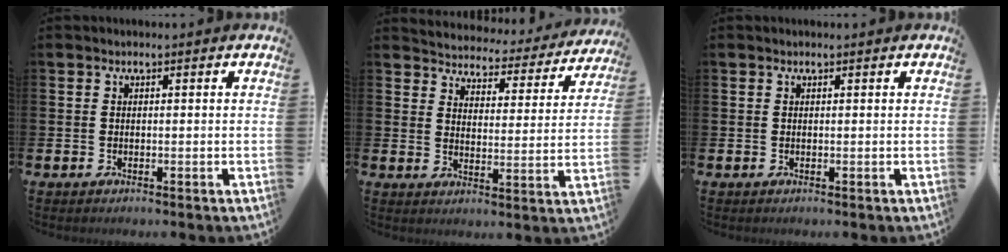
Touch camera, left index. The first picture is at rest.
{"total": 4.2, "force": [4.1, 0.9, 0.1], "torque": [-0.019, -0.043, 0.062]}
{"total": 0.0}